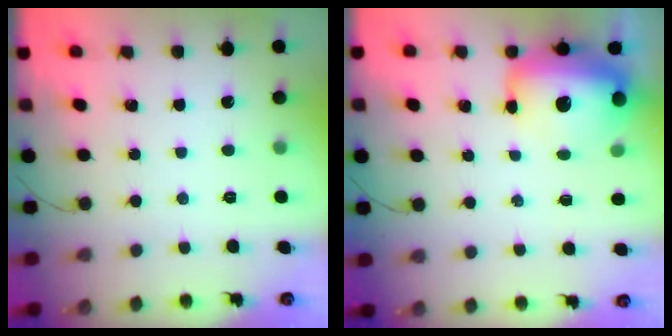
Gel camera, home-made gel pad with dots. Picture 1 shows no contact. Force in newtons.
{"total": 24.4, "press": 21.3, "slide": 11.9}